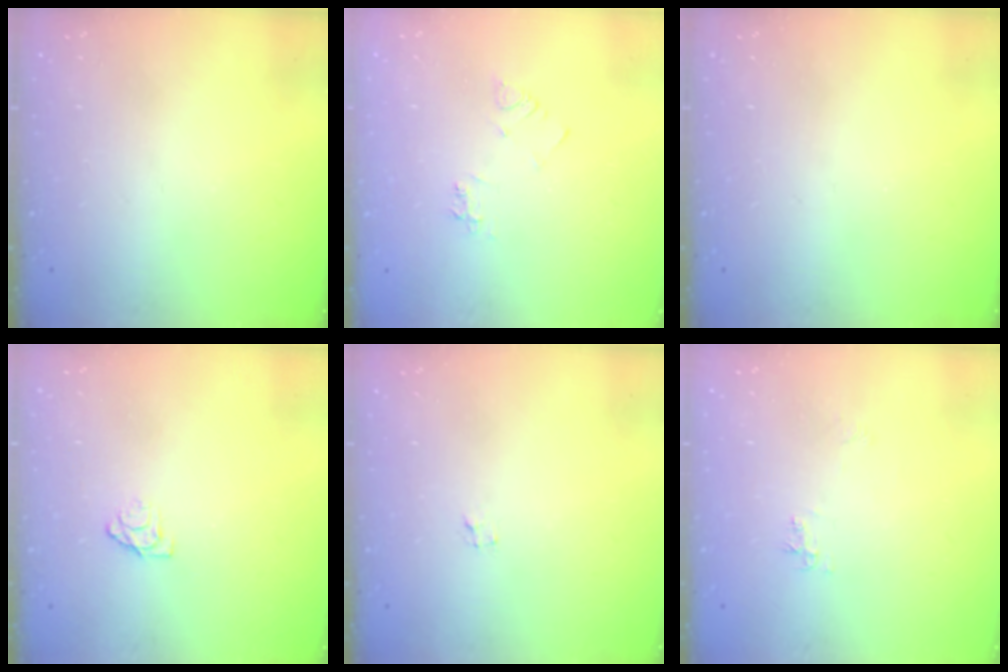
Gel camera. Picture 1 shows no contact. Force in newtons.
{"total": 4.6, "press": 4.6, "slide": 0.5}
{"total": 0.0}
{"total": 4.5, "press": 4.5, "slide": 0.3}
{"total": 1.2, "press": 1.2, "slide": 0.1}
{"total": 4.9, "press": 4.9, "slide": 0.6}